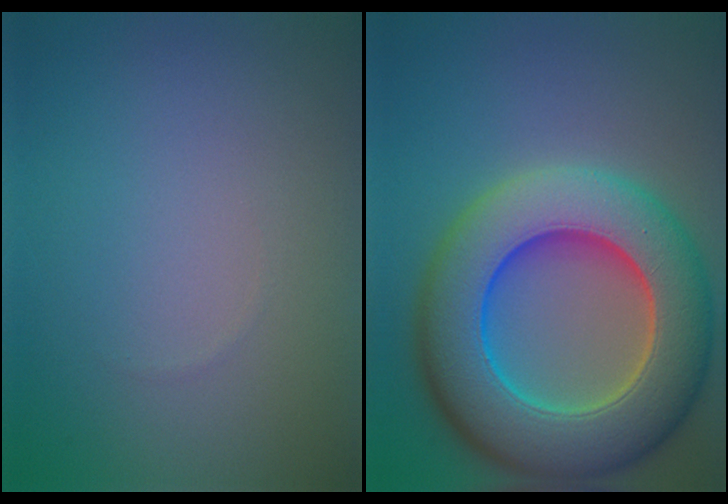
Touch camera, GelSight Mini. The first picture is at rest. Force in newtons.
{"total": 12.5, "press": 12.5, "slide": 0.7}